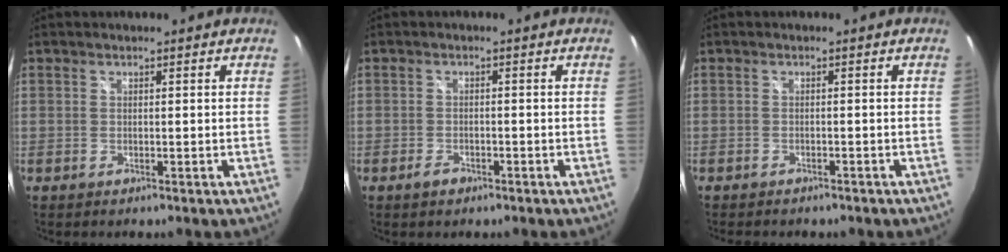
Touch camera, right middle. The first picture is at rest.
{"total": 2.3, "force": [-1.6, 1.3, 1.1], "torque": [-0.021, -0.002, -0.027]}
{"total": 3.8, "force": [-3.2, 1.4, 1.4], "torque": [-0.029, -0.014, -0.044]}